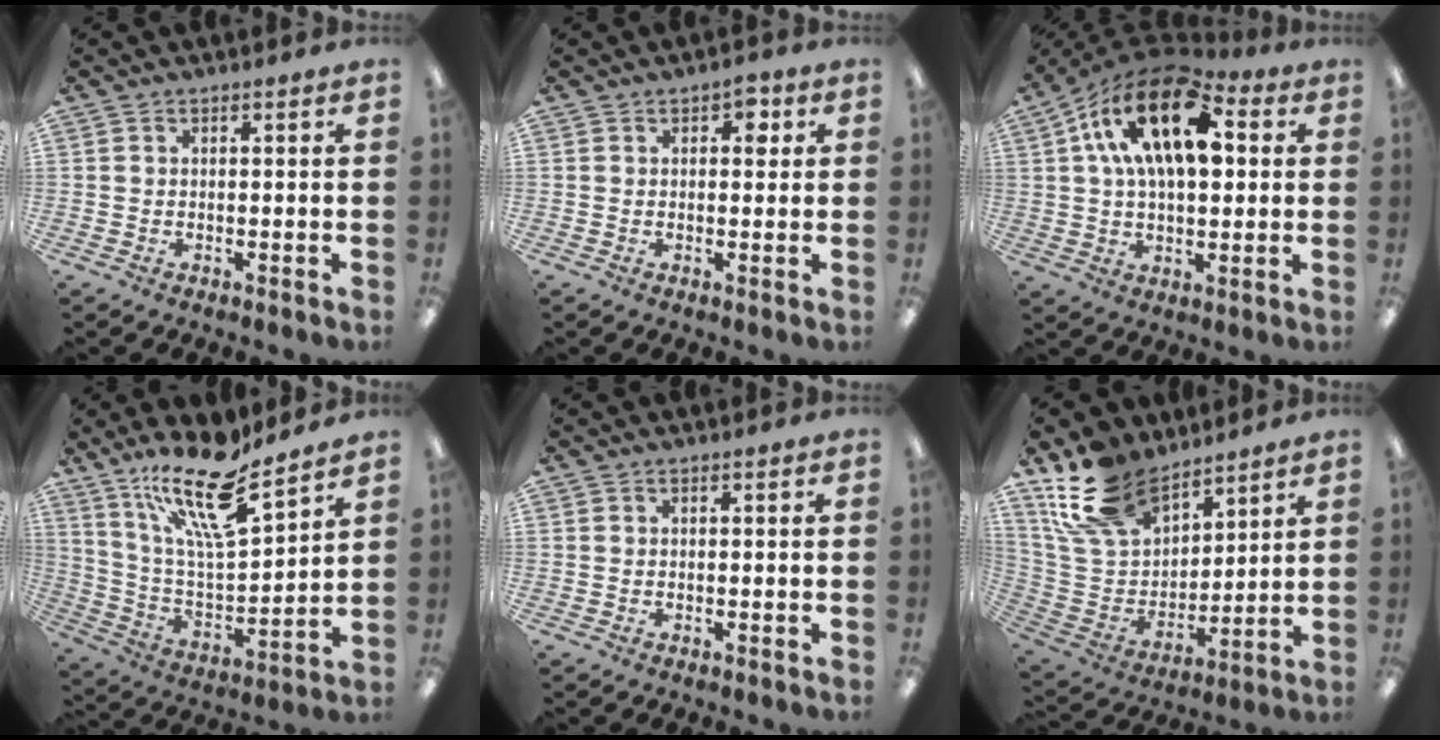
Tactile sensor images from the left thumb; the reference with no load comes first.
{"total": 3.5, "force": [1.4, 2.1, 2.5], "torque": [-0.020, -0.005, 0.016]}
{"total": 21.1, "force": [7.4, 11.1, 16.4], "torque": [-0.289, -0.013, 0.120]}
{"total": 19.1, "force": [14.0, 4.9, 12.0], "torque": [-0.221, -0.087, 0.238]}
{"total": 0.0}
{"total": 17.7, "force": [12.9, 9.5, 7.4], "torque": [-0.172, -0.059, 0.247]}